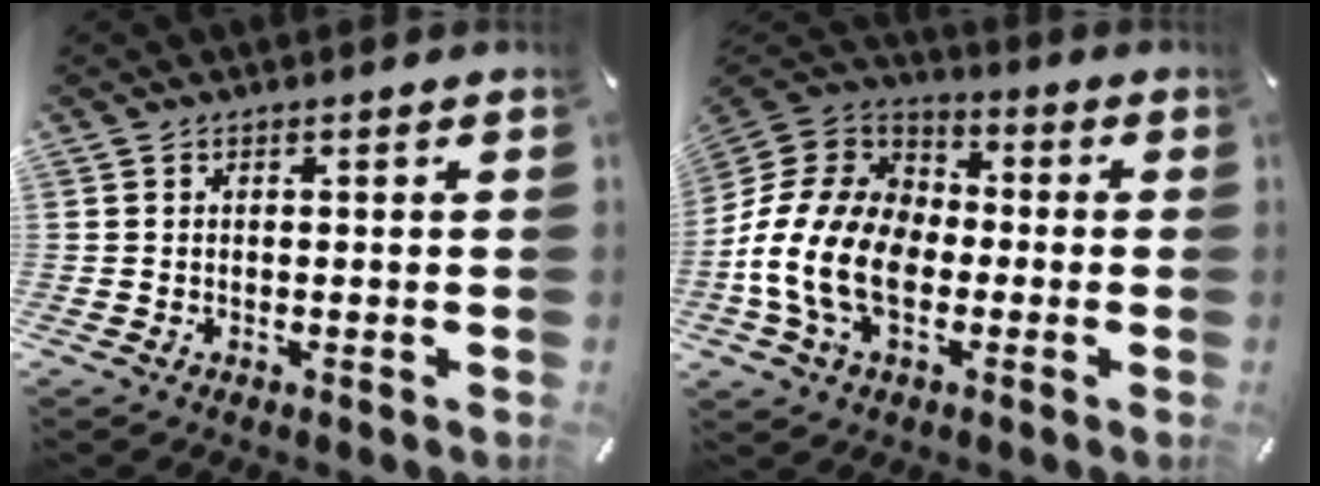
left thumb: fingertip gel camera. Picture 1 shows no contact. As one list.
[{"total": 16.5, "force": [-5.1, 11.8, 10.3], "torque": [-0.229, 0.031, -0.094]}]